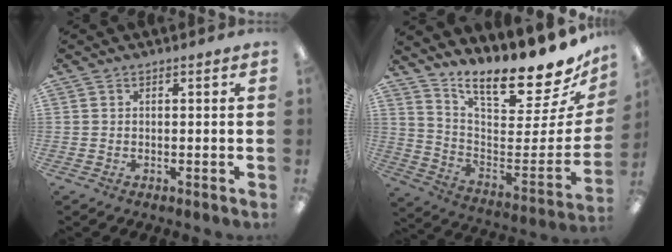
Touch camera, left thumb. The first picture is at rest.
{"total": 15.9, "force": [13.7, 3.0, 7.5], "torque": [-0.090, -0.130, 0.216]}